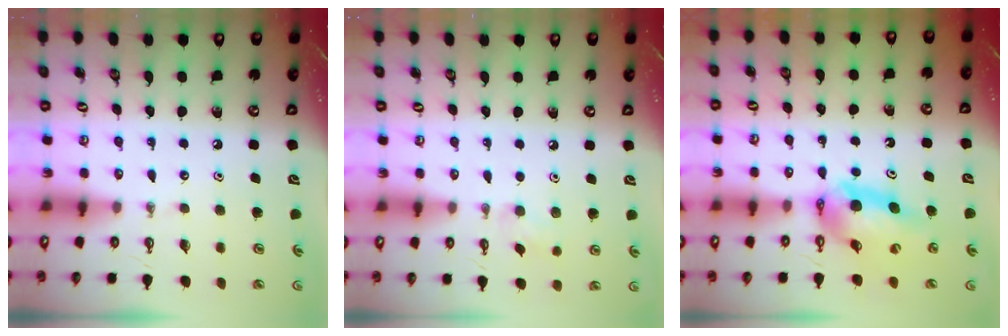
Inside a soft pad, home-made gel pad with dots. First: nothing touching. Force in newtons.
{"total": 6.4, "press": 6.3, "slide": 0.8}
{"total": 10.6, "press": 10.5, "slide": 0.9}